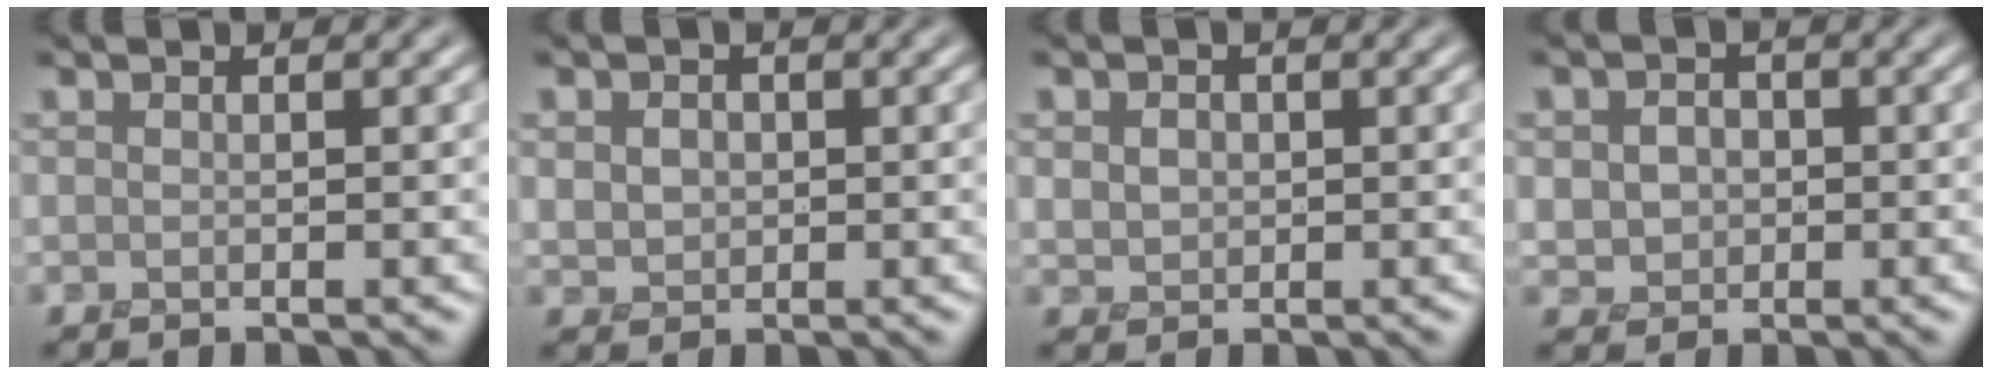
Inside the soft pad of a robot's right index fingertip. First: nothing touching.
{"total": 3.3, "force": [0.4, 2.7, 1.8], "torque": [-0.033, 0.016, -0.004]}
{"total": 2.5, "force": [0.3, 2.1, 1.4], "torque": [-0.028, 0.011, 0.003]}
{"total": 3.9, "force": [-0.2, 3.4, 2.0], "torque": [-0.027, 0.006, -0.018]}